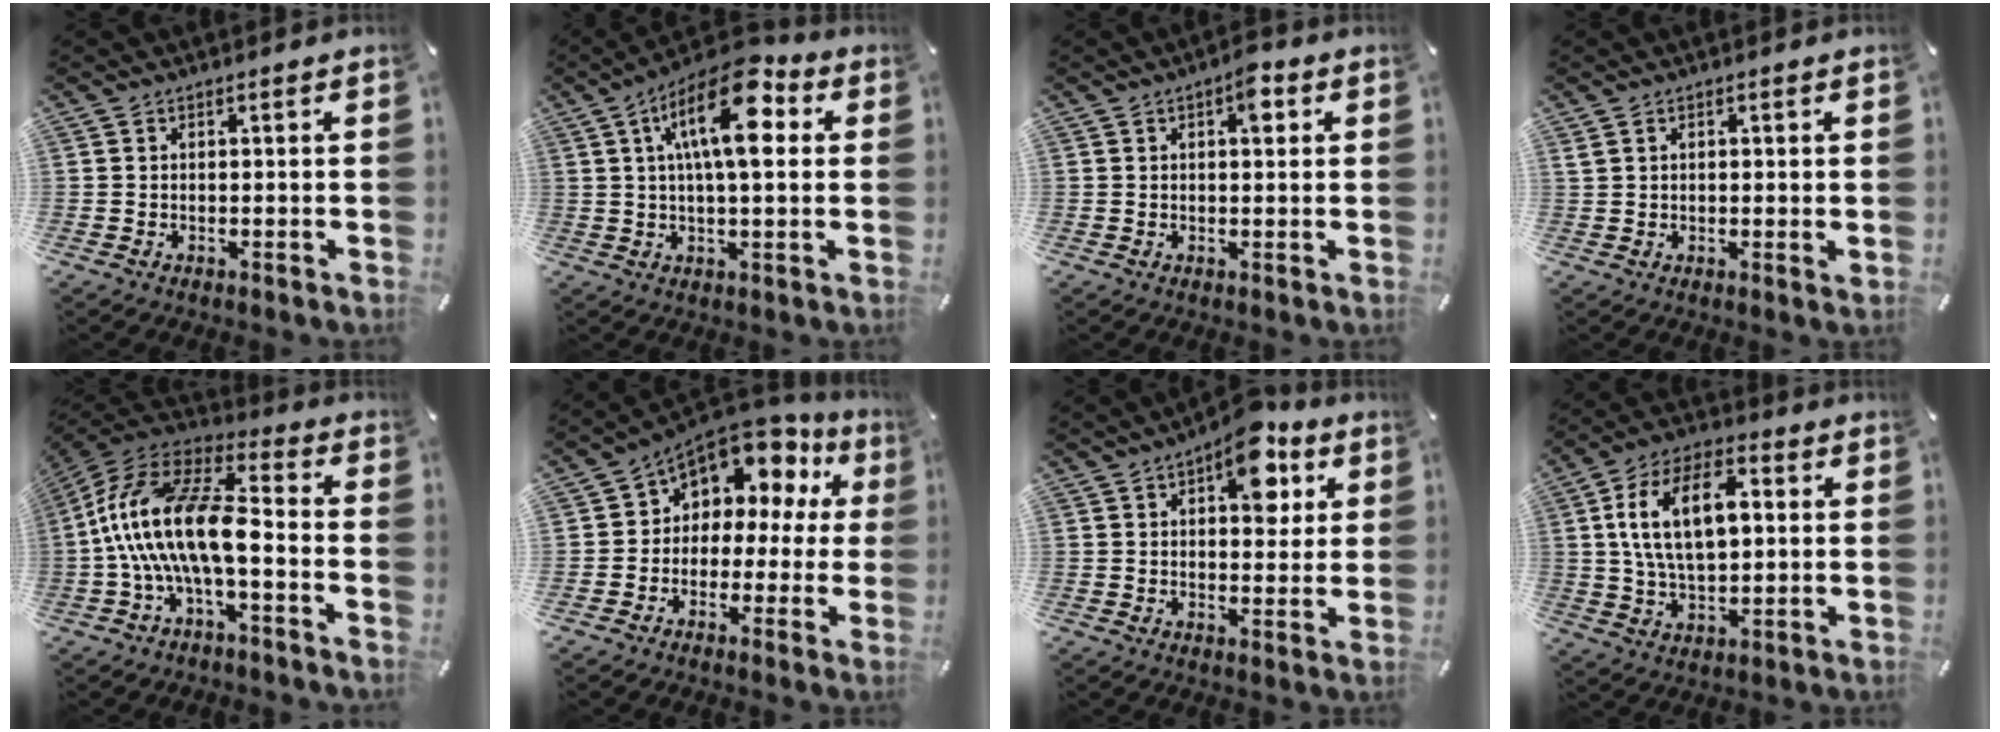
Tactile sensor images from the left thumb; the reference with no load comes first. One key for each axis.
{"total": 15.7, "fx": 5.4, "fy": 6.2, "fz": 13.3, "tx": -0.218, "ty": -0.015, "tz": 0.088}
{"total": 4.8, "fx": 1.6, "fy": 2.3, "fz": 3.9, "tx": -0.042, "ty": -0.006, "tz": 0.017}
{"total": 1.8, "fx": 0.5, "fy": 0.9, "fz": 1.5, "tx": -0.030, "ty": 0.002, "tz": 0.007}
{"total": 18.6, "fx": -4.0, "fy": 7.4, "fz": 16.6, "tx": -0.339, "ty": 0.010, "tz": -0.071}
{"total": 9.2, "fx": 5.5, "fy": 6.4, "fz": 3.6, "tx": -0.062, "ty": -0.054, "tz": 0.098}
{"total": 11.9, "fx": 5.5, "fy": 6.2, "fz": 8.6, "tx": -0.107, "ty": -0.019, "tz": 0.091}
{"total": 15.6, "fx": 3.3, "fy": 9.0, "fz": 12.3, "tx": -0.250, "ty": 0.012, "tz": 0.052}